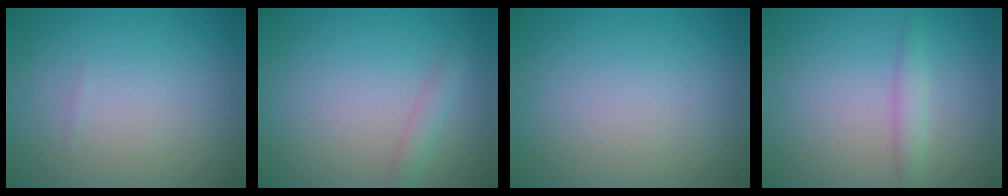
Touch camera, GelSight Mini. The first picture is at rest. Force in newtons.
{"total": 1.3, "press": 1.3, "slide": 0.0}
{"total": 0.0}
{"total": 1.5, "press": 1.5, "slide": 0.2}